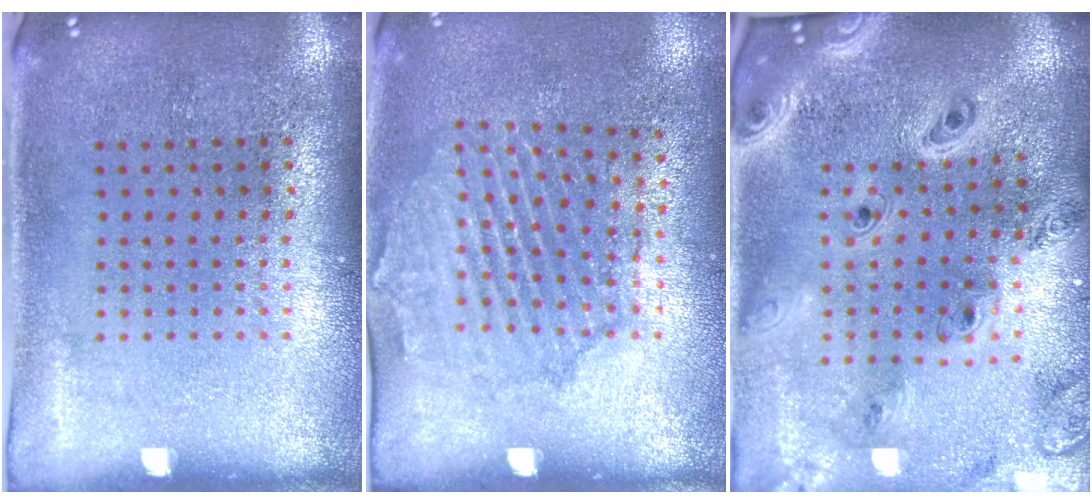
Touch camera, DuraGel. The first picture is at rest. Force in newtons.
{"total": 1.6, "press": 1.6, "slide": 0.4}
{"total": 2.9, "press": 2.5, "slide": 1.6}